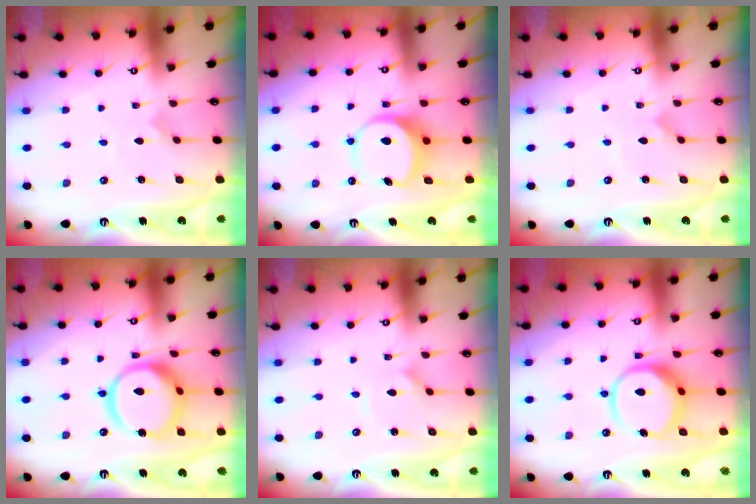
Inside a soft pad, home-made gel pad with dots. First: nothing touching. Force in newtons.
{"total": 7.4, "press": 7.4, "slide": 0.8}
{"total": 2.8, "press": 2.7, "slide": 0.3}
{"total": 16.8, "press": 16.7, "slide": 1.7}
{"total": 0.8, "press": 0.8, "slide": 0.1}
{"total": 12.1, "press": 12.0, "slide": 1.4}